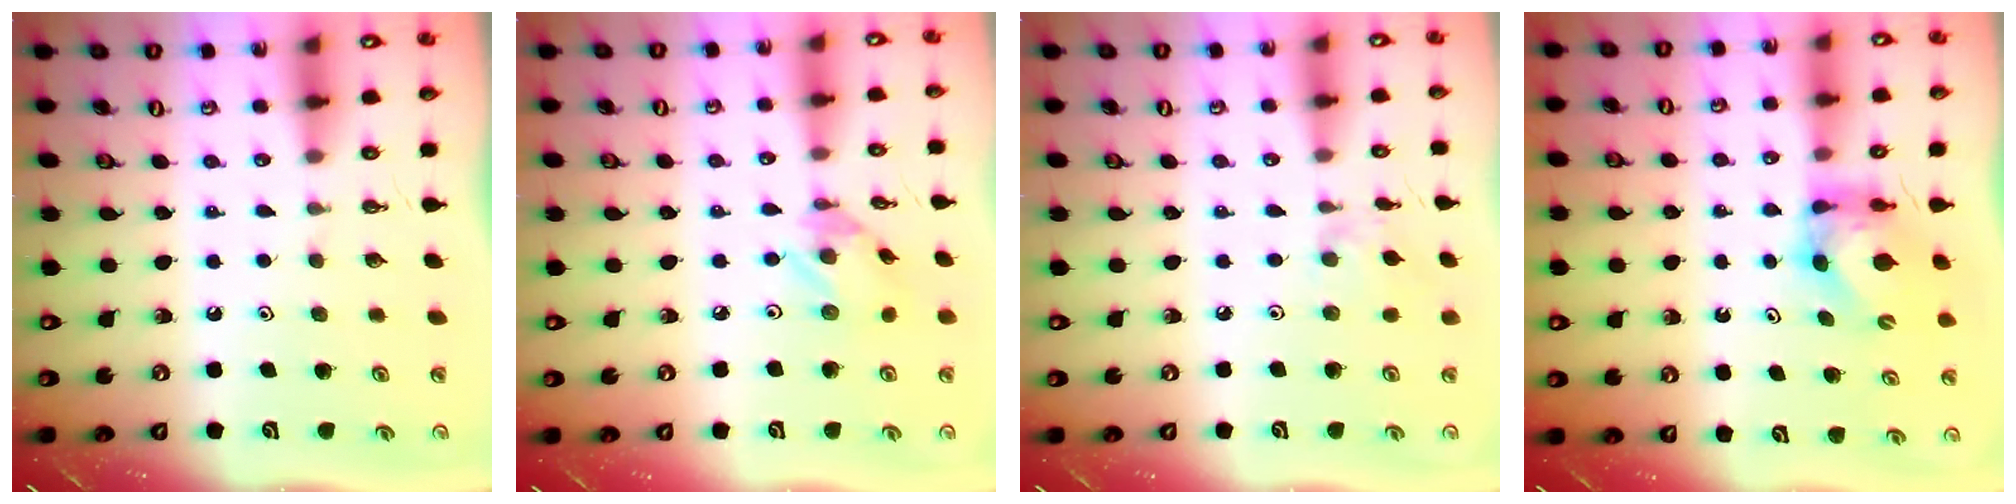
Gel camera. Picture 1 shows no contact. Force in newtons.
{"total": 4.8, "press": 4.8, "slide": 0.2}
{"total": 2.4, "press": 2.3, "slide": 0.5}
{"total": 6.0, "press": 6.0, "slide": 0.3}